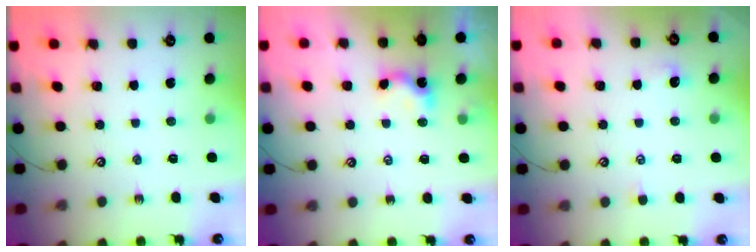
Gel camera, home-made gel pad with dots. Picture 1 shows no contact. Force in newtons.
{"total": 3.3, "press": 3.3, "slide": 0.5}
{"total": 1.0, "press": 1.0, "slide": 0.3}